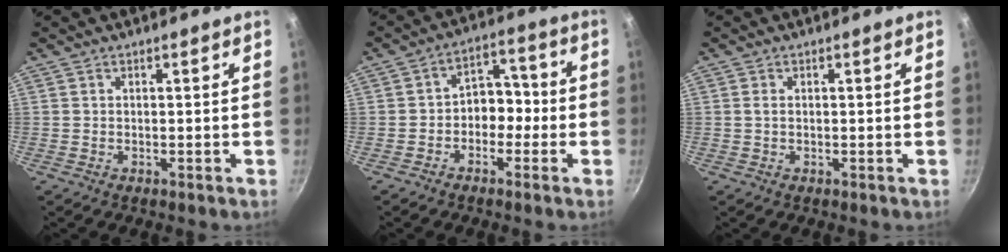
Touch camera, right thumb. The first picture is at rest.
{"total": 6.8, "force": [-1.9, 5.2, 4.0], "torque": [-0.004, 0.039, -0.041]}
{"total": 0.8, "force": [0.0, 0.5, 0.7], "torque": [-0.014, 0.001, 0.000]}